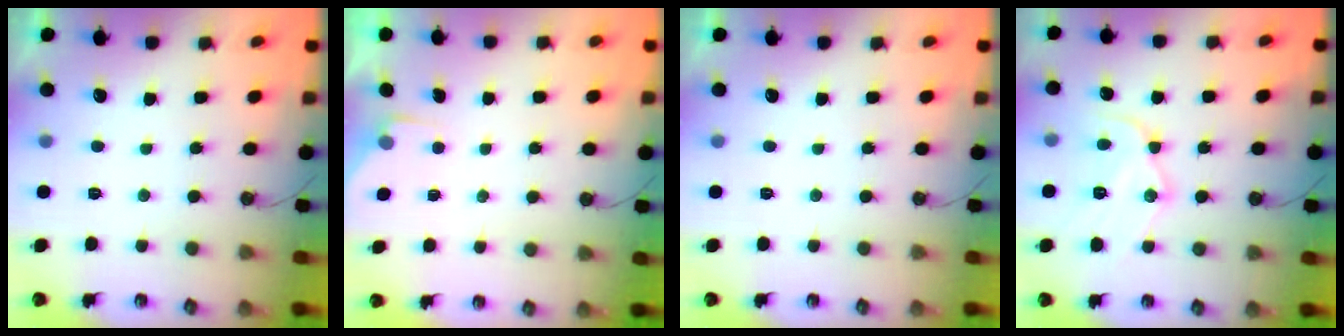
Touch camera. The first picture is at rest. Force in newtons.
{"total": 2.4, "press": 2.4, "slide": 0.4}
{"total": 0.0}
{"total": 13.5, "press": 13.5, "slide": 1.4}